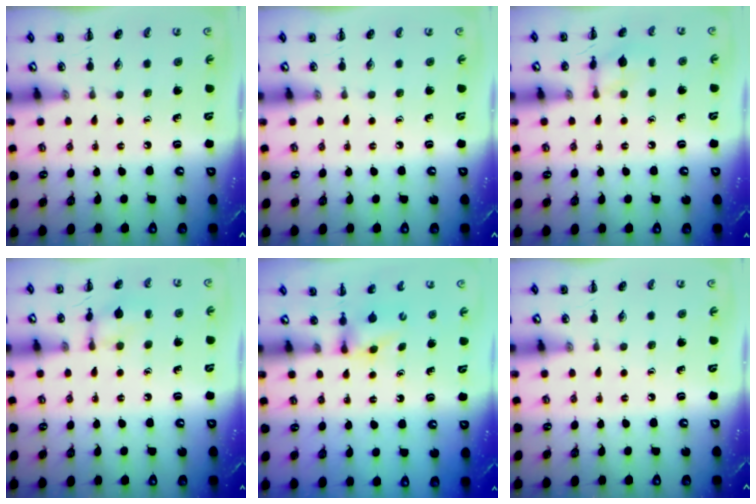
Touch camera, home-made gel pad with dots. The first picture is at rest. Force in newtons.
{"total": 0.0}
{"total": 7.8, "press": 7.7, "slide": 1.4}
{"total": 8.8, "press": 8.7, "slide": 1.2}
{"total": 3.9, "press": 3.7, "slide": 1.3}
{"total": 0.0}